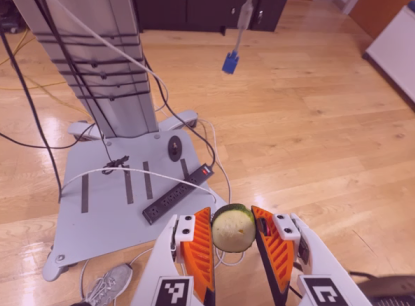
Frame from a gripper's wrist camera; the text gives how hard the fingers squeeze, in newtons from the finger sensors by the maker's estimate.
{"total": 6.9, "left": 7.2, "right": 6.7}